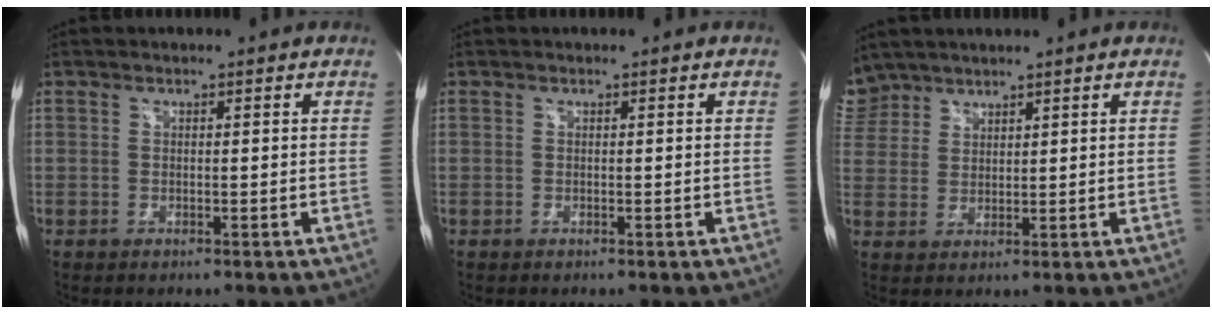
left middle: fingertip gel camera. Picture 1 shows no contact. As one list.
[{"total": 0.0}, {"total": 5.8, "force": [5.1, 2.7, 0.0], "torque": [-0.006, 0.014, 0.112]}]